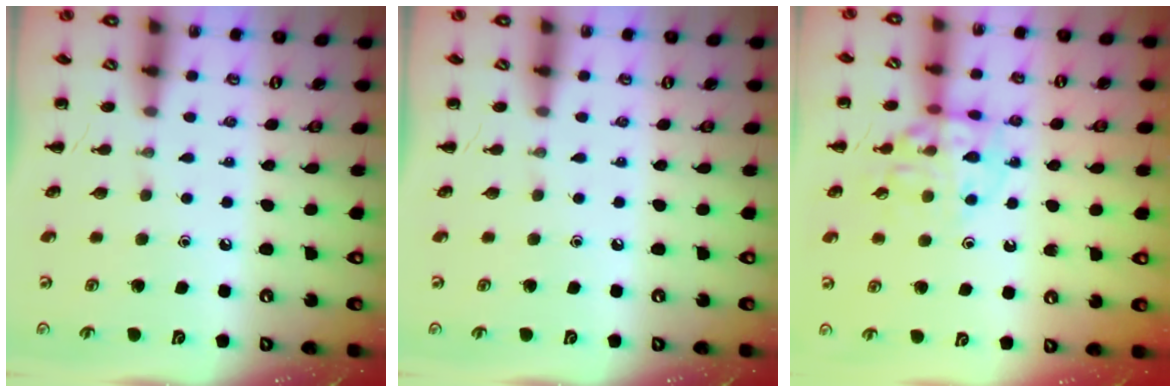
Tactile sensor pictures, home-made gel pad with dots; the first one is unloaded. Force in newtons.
{"total": 0.0}
{"total": 12.3, "press": 12.2, "slide": 1.3}